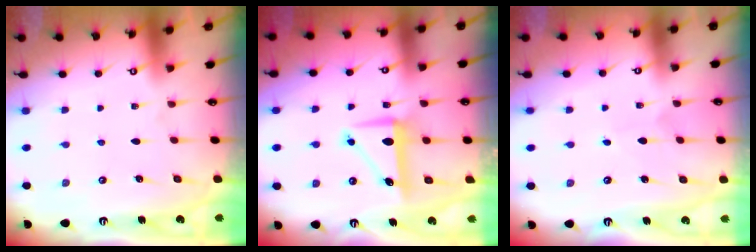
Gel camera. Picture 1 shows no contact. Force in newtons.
{"total": 8.3, "press": 8.3, "slide": 0.6}
{"total": 2.6, "press": 2.6, "slide": 0.2}